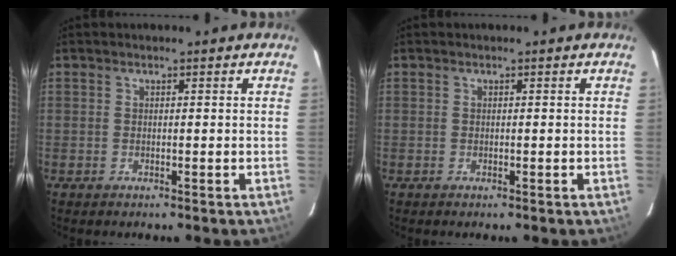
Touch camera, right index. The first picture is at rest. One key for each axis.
{"total": 0.0}